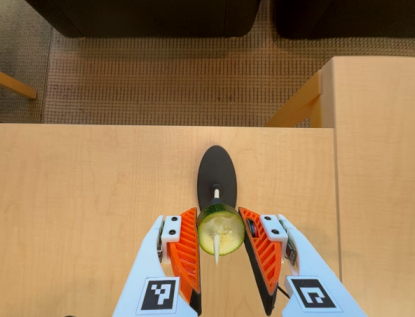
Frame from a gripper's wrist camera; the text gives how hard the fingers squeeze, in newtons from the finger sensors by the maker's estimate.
{"total": 10.3, "left": 10.0, "right": 10.7}